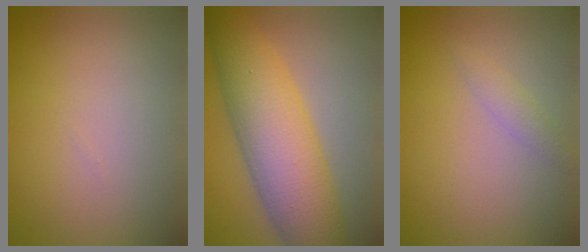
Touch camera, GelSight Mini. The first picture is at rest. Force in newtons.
{"total": 8.4, "press": 8.4, "slide": 0.1}
{"total": 1.2, "press": 1.2, "slide": 0.1}